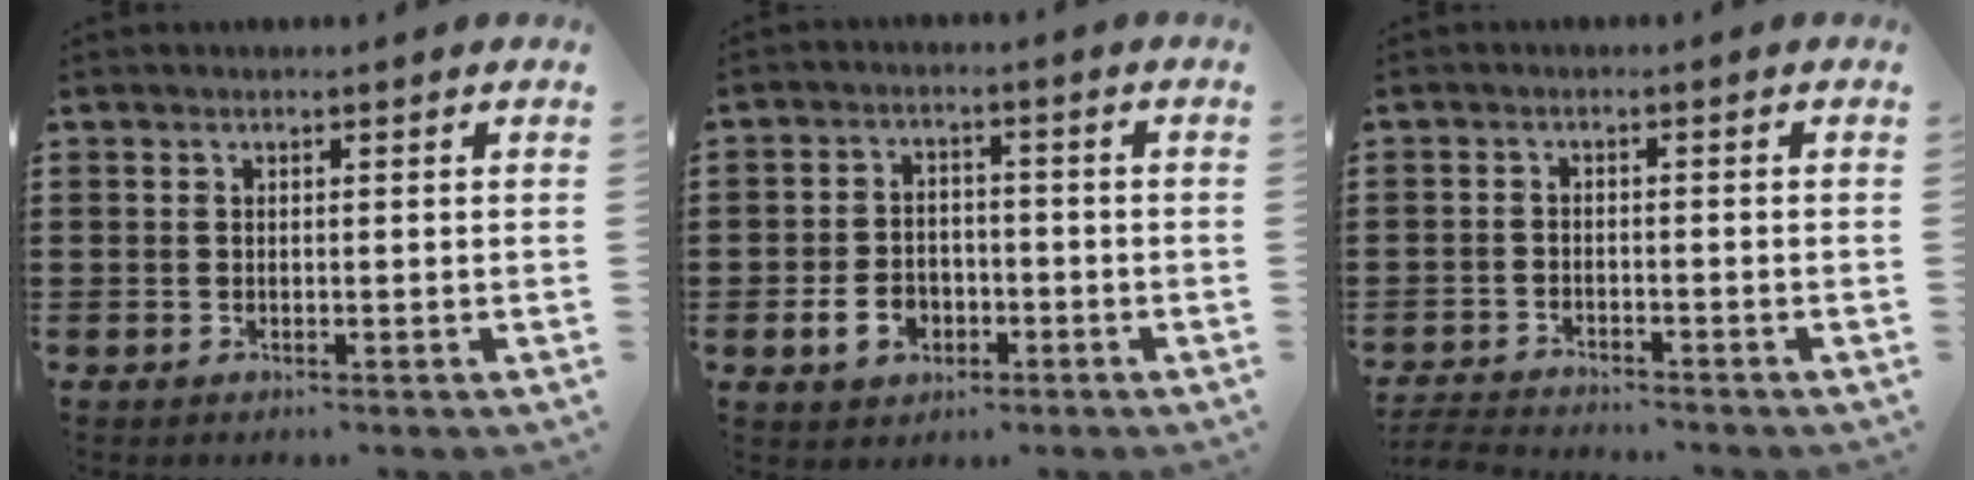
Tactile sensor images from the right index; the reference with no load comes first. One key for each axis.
{"total": 5.0, "fx": -2.0, "fy": 3.8, "fz": 2.6, "tx": -0.064, "ty": 0.006, "tz": -0.042}
{"total": 3.0, "fx": -2.9, "fy": 0.0, "fz": -0.2, "tx": -0.009, "ty": -0.007, "tz": -0.065}